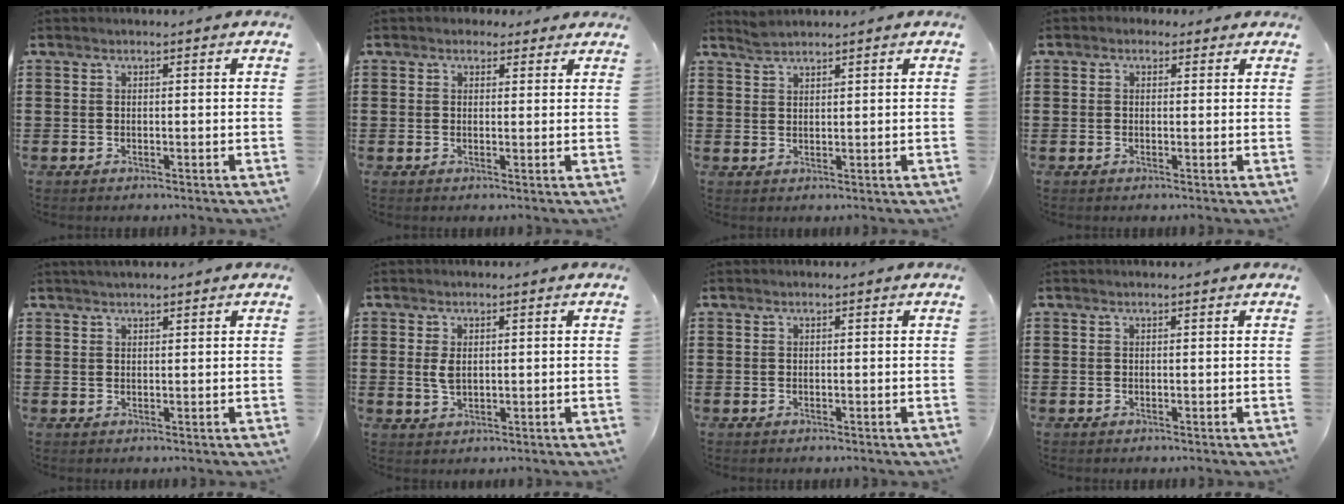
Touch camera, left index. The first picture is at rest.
{"total": 1.9, "force": [1.4, 1.3, 0.4], "torque": [-0.013, 0.009, 0.025]}
{"total": 1.7, "force": [1.7, 0.1, 0.3], "torque": [-0.009, 0.000, 0.034]}
{"total": 1.2, "force": [0.6, 1.0, 0.4], "torque": [-0.011, 0.007, 0.011]}
{"total": 1.3, "force": [1.2, 0.2, 0.5], "torque": [-0.010, 0.002, 0.023]}
{"total": 2.6, "force": [0.4, 1.5, 2.1], "torque": [-0.053, 0.003, 0.004]}
{"total": 0.0}
{"total": 0.0}